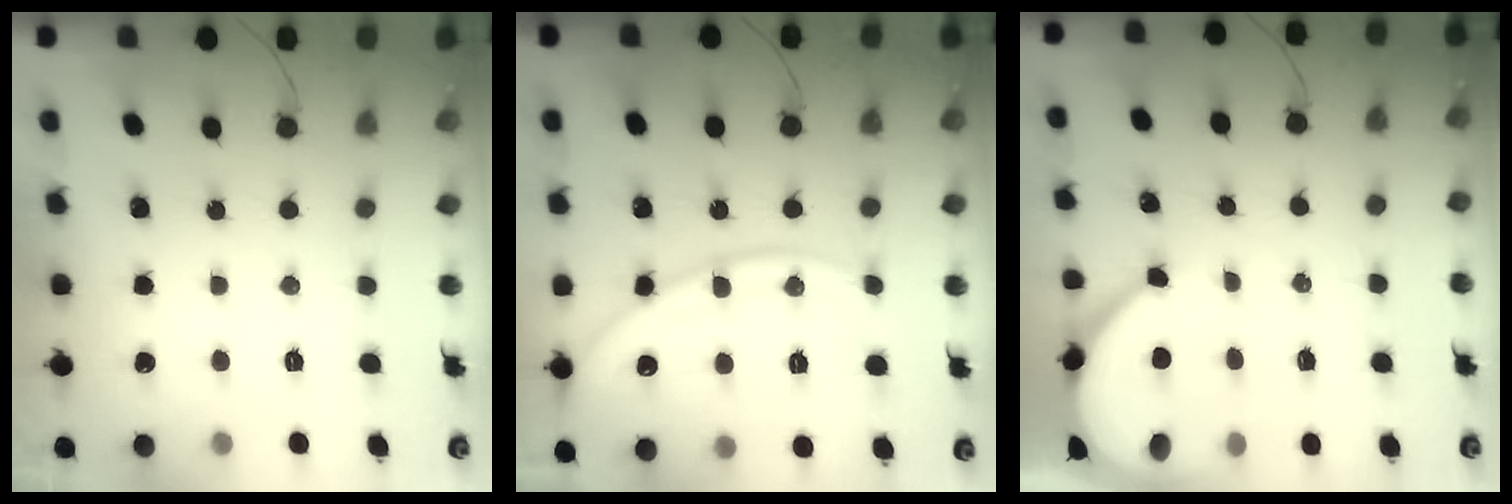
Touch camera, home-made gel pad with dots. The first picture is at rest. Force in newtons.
{"total": 13.0, "press": 12.9, "slide": 1.7}
{"total": 5.7, "press": 5.6, "slide": 0.7}